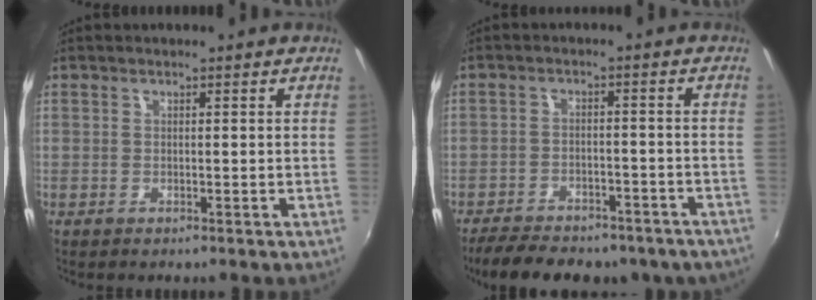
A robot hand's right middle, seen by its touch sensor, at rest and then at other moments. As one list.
[{"total": 17.9, "force": [-14.2, 7.1, 8.2], "torque": [-0.174, -0.019, -0.184]}]